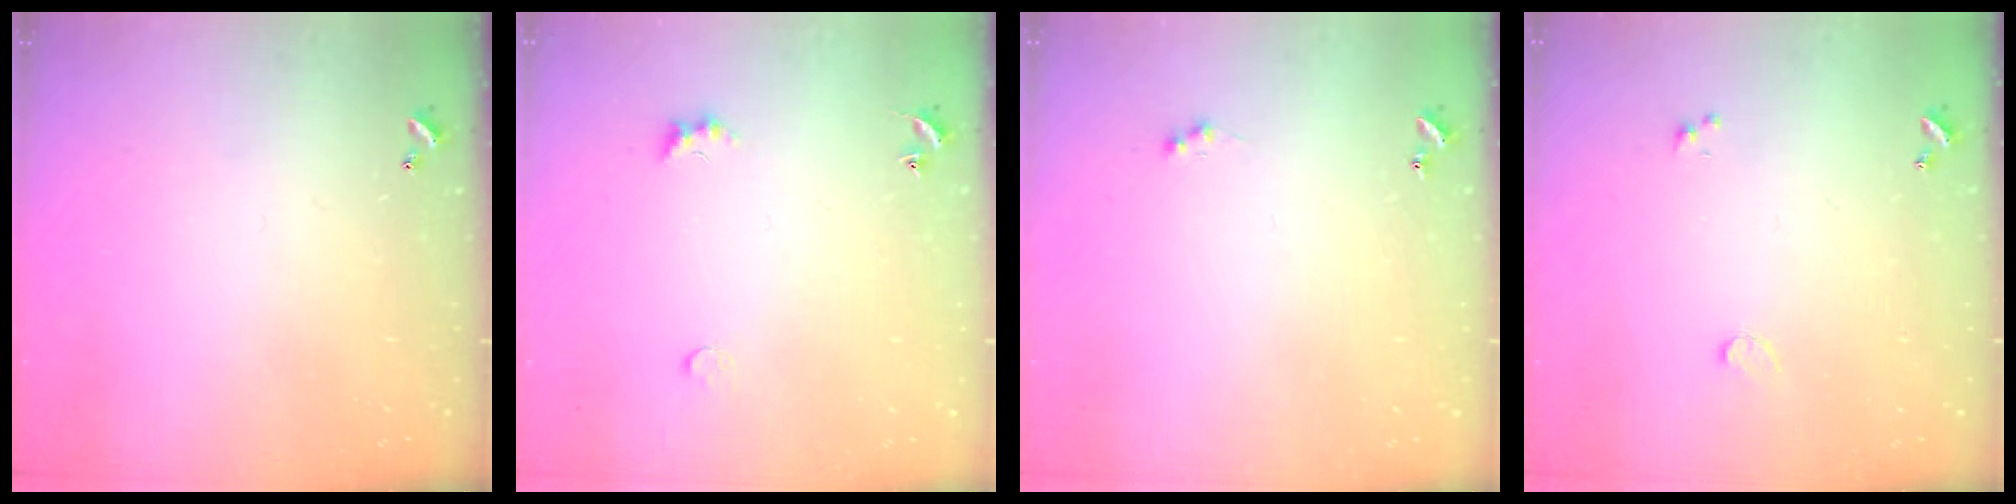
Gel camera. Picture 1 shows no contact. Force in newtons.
{"total": 1.9, "press": 1.9, "slide": 0.5}
{"total": 1.0, "press": 0.9, "slide": 0.4}
{"total": 0.5, "press": 0.4, "slide": 0.3}